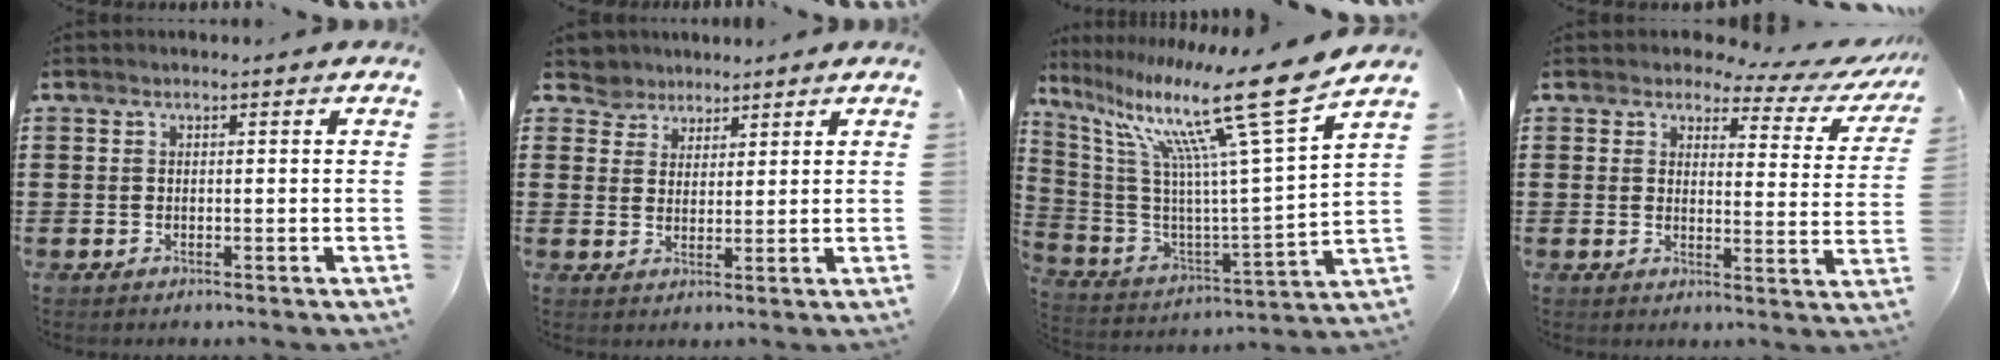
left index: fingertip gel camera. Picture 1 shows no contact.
{"total": 3.8, "force": [3.0, 2.2, -0.3], "torque": [-0.014, 0.001, 0.055]}
{"total": 19.4, "force": [12.8, 1.3, 14.6], "torque": [-0.283, -0.075, 0.194]}
{"total": 3.9, "force": [3.0, 1.7, 1.8], "torque": [-0.046, -0.013, 0.048]}